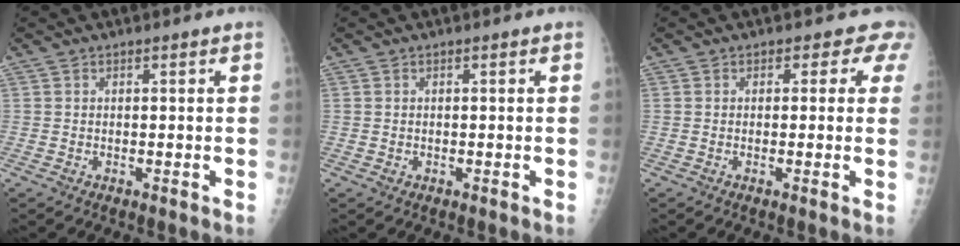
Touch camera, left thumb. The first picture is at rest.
{"total": 0.6, "force": [-0.2, 0.6, 0.2], "torque": [-0.002, 0.001, -0.001]}
{"total": 3.0, "force": [1.9, 2.3, 0.5], "torque": [0.025, -0.006, -0.004]}